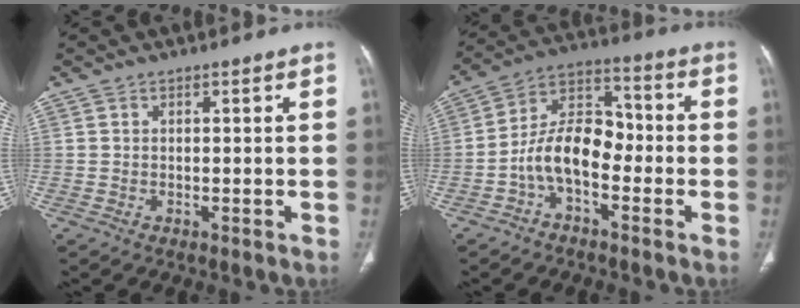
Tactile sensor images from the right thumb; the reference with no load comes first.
{"total": 11.0, "force": [-3.3, 6.4, 8.3], "torque": [-0.133, 0.049, -0.071]}